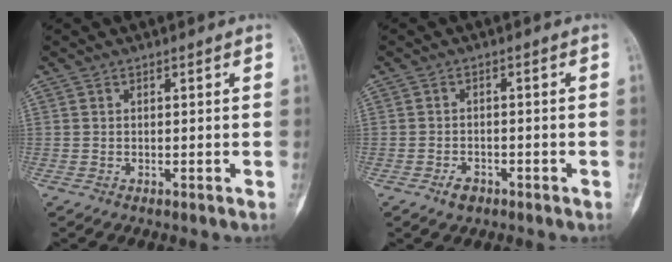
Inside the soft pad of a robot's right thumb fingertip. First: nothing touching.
{"total": 2.9, "force": [-1.8, 1.9, 1.3], "torque": [-0.015, 0.011, -0.026]}